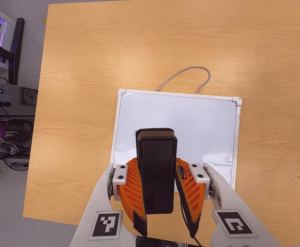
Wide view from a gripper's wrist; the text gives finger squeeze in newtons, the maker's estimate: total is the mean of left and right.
{"total": 7.7, "left": 6.3, "right": 9.1}